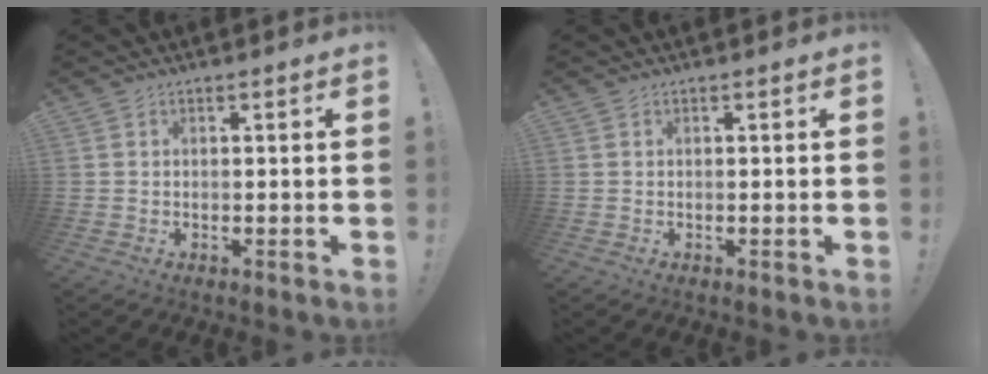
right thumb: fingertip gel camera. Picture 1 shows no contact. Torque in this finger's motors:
{"motor_torque": [0.02, 0.02, -0.01, 0.01, 0.00]}